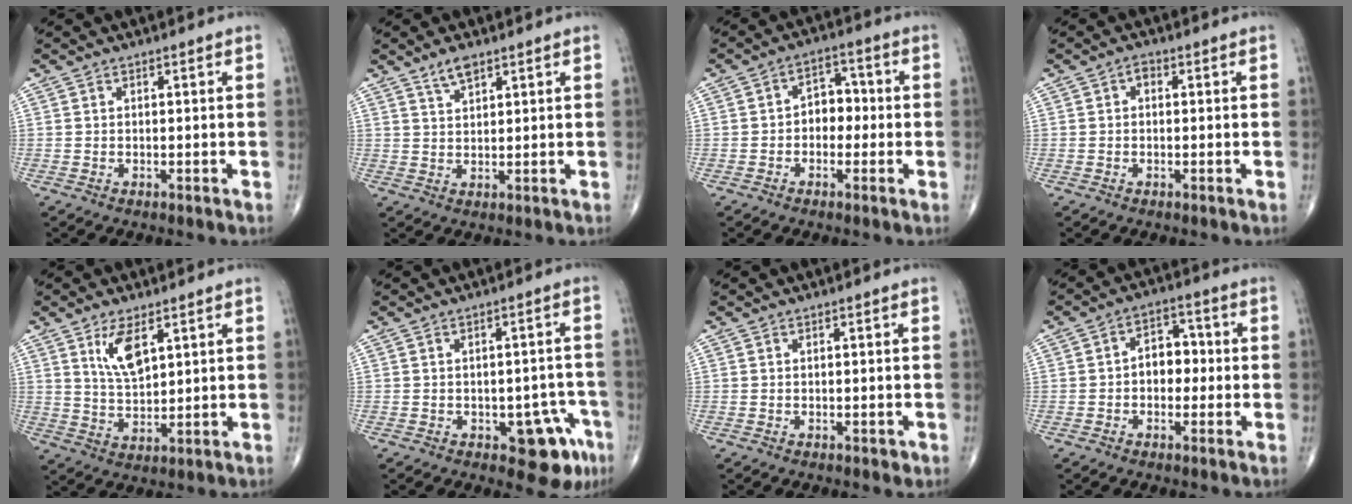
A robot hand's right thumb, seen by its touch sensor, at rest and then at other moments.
{"total": 3.4, "force": [2.4, 1.2, 2.0], "torque": [-0.035, -0.010, 0.048]}
{"total": 5.5, "force": [-0.7, 4.1, 3.6], "torque": [-0.023, 0.021, -0.023]}
{"total": 1.4, "force": [0.1, 1.0, 1.0], "torque": [-0.007, 0.005, -0.006]}
{"total": 7.1, "force": [3.5, 3.0, 5.5], "torque": [-0.096, -0.022, 0.072]}
{"total": 7.9, "force": [-3.6, 4.0, 5.7], "torque": [-0.035, 0.020, -0.039]}
{"total": 0.8, "force": [-0.2, 0.4, 0.6], "torque": [-0.006, -0.001, -0.002]}
{"total": 6.1, "force": [-0.4, 4.3, 4.2], "torque": [-0.034, 0.020, -0.018]}